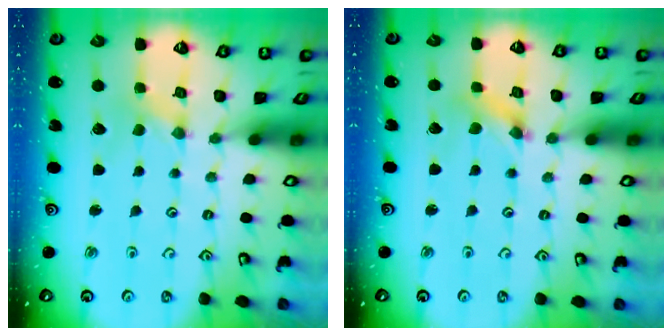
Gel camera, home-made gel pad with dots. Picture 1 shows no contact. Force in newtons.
{"total": 1.6, "press": 1.6, "slide": 0.3}